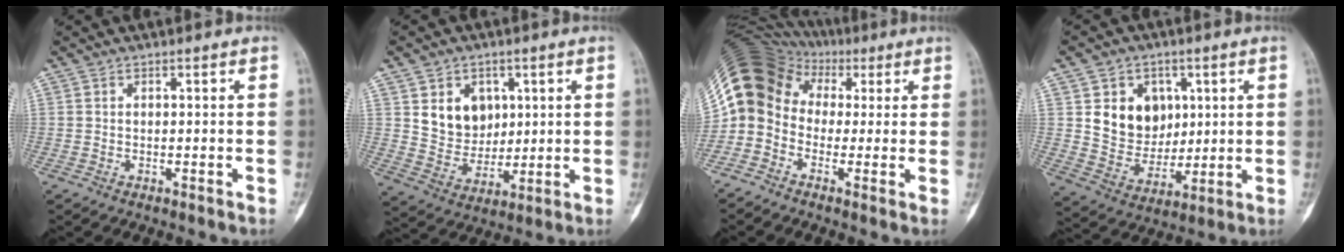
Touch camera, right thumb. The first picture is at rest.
{"total": 9.7, "force": [3.0, 7.8, 4.9], "torque": [-0.045, -0.020, 0.064]}
{"total": 13.7, "force": [1.2, 11.8, 6.9], "torque": [-0.123, 0.065, 0.014]}
{"total": 11.7, "force": [3.3, 9.7, 5.7], "torque": [-0.048, -0.017, 0.070]}